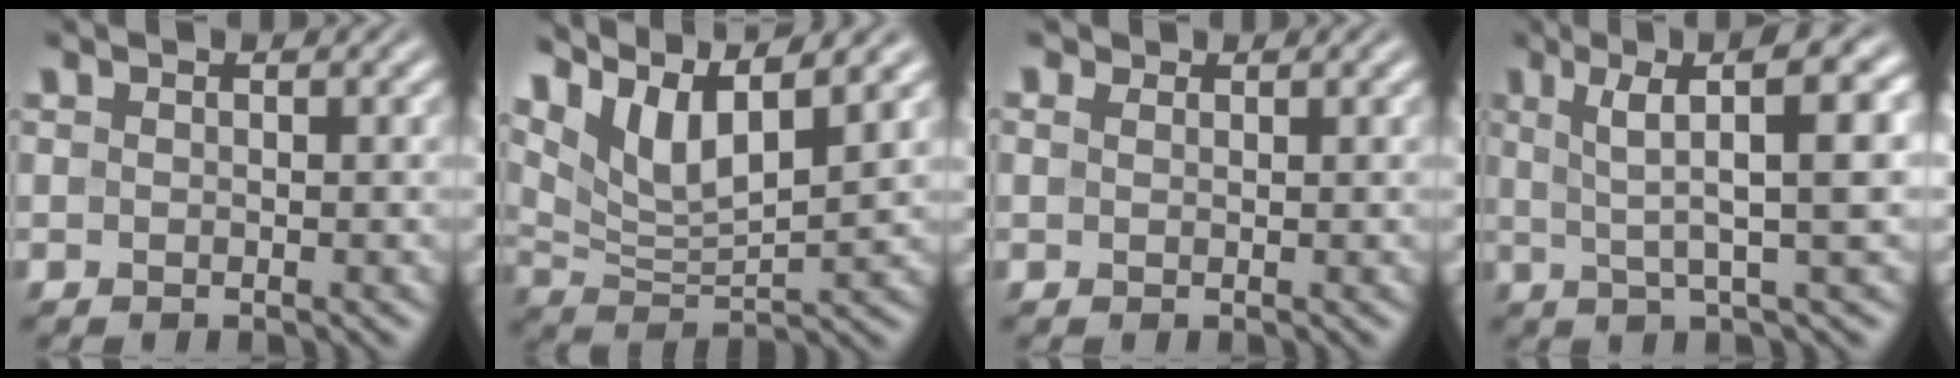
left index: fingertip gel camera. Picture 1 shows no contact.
{"total": 7.5, "force": [5.2, 2.0, 5.1], "torque": [-0.109, 0.005, 0.100]}
{"total": 1.1, "force": [0.9, 0.6, 0.4], "torque": [-0.010, 0.000, 0.007]}
{"total": 8.1, "force": [2.6, 1.6, 7.6], "torque": [-0.107, 0.019, 0.040]}